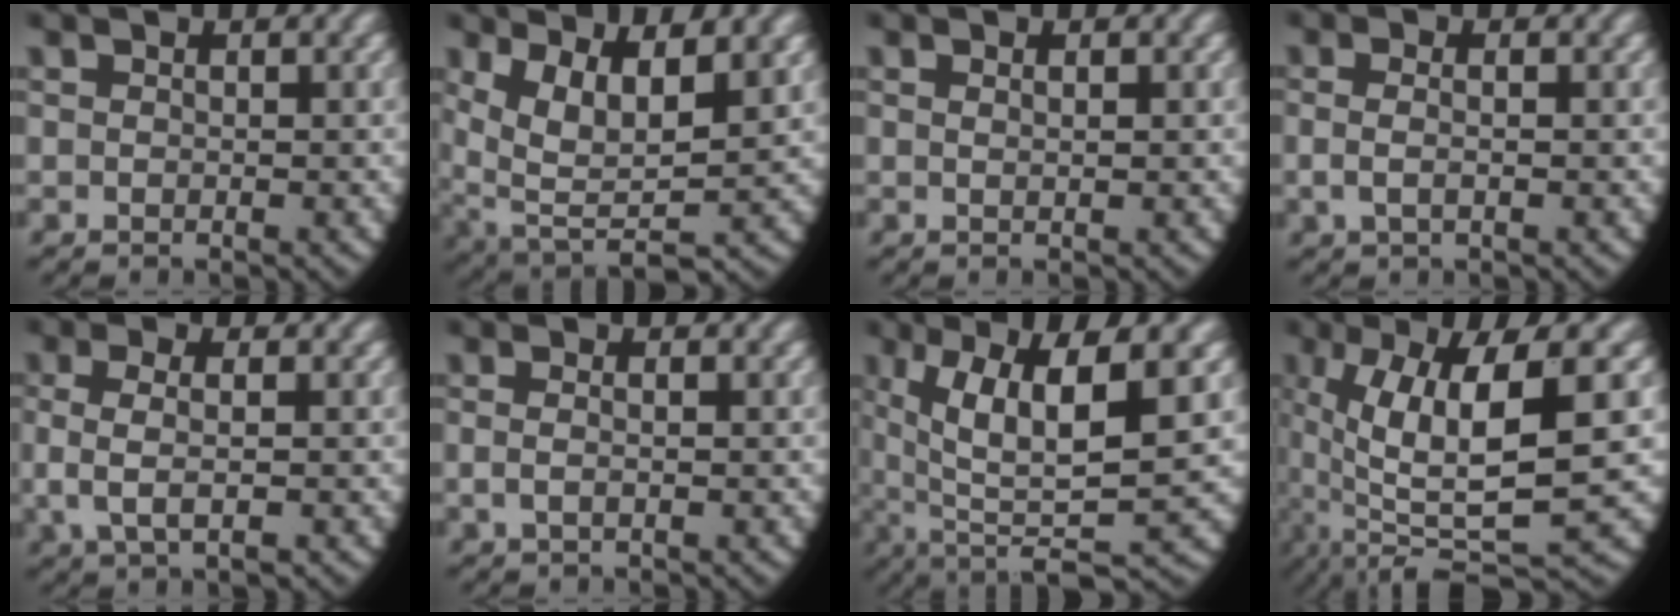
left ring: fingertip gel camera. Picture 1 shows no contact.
{"total": 9.4, "force": [0.0, 6.5, 6.8], "torque": [-0.161, -0.063, 0.031]}
{"total": 0.9, "force": [0.2, -0.4, 0.7], "torque": [-0.015, -0.004, 0.007]}
{"total": 1.7, "force": [-0.4, 0.6, 1.5], "torque": [-0.043, -0.007, 0.000]}
{"total": 4.2, "force": [0.4, 2.2, 3.6], "torque": [-0.081, -0.001, 0.011]}
{"total": 1.2, "force": [-0.4, 0.3, 1.1], "torque": [-0.033, -0.007, -0.001]}
{"total": 10.9, "force": [0.8, 4.9, 9.7], "torque": [-0.162, -0.018, 0.031]}
{"total": 10.9, "force": [-0.3, 4.8, 9.8], "torque": [-0.183, -0.020, 0.018]}